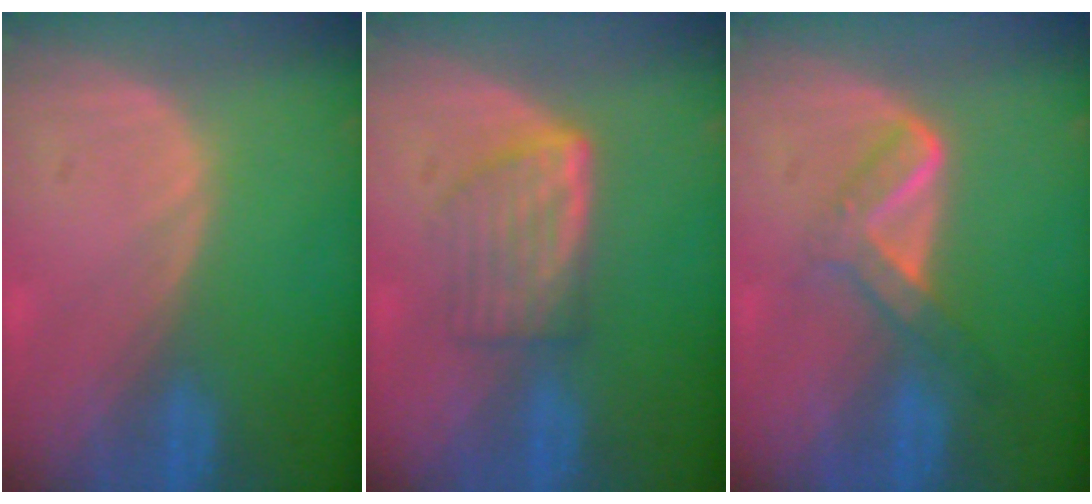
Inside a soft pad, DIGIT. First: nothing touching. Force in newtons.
{"total": 5.8, "press": 5.2, "slide": 2.5}
{"total": 5.2, "press": 4.6, "slide": 2.4}